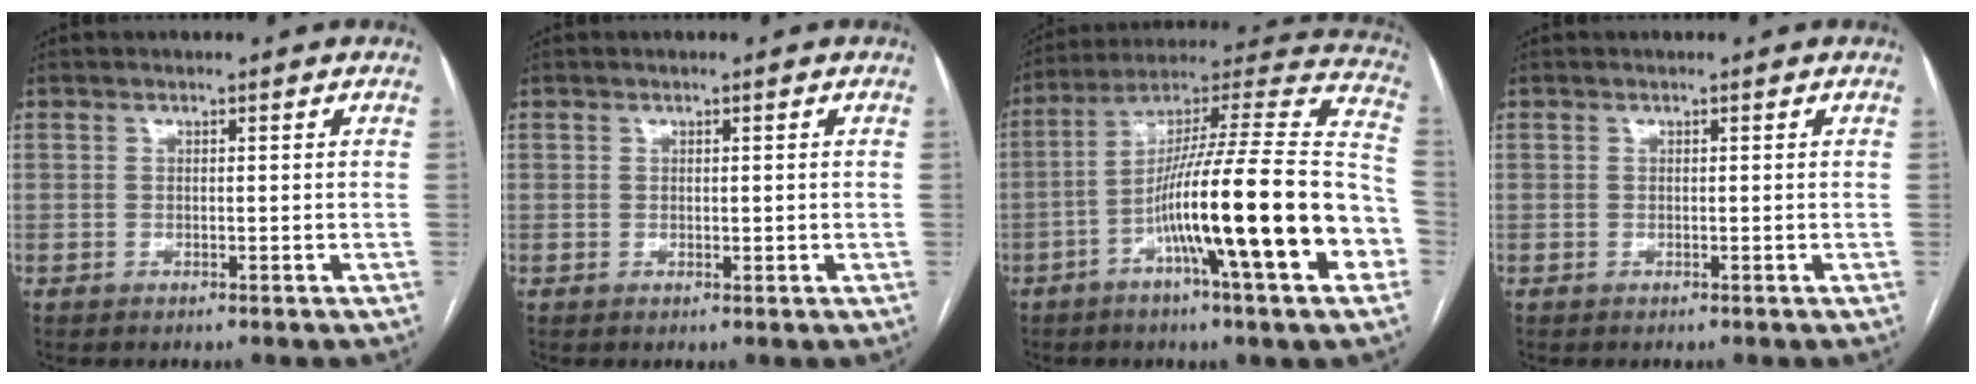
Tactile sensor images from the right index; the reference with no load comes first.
{"total": 0.7, "force": [0.0, 0.5, 0.5], "torque": [-0.005, -0.001, 0.000]}
{"total": 25.9, "force": [-8.0, 0.9, 24.6], "torque": [-0.336, -0.002, -0.138]}
{"total": 0.0}